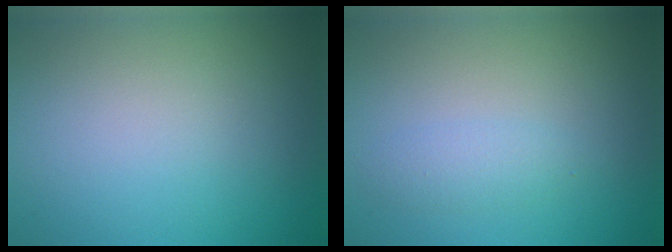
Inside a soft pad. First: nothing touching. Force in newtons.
{"total": 1.5, "press": 1.5, "slide": 0.1}